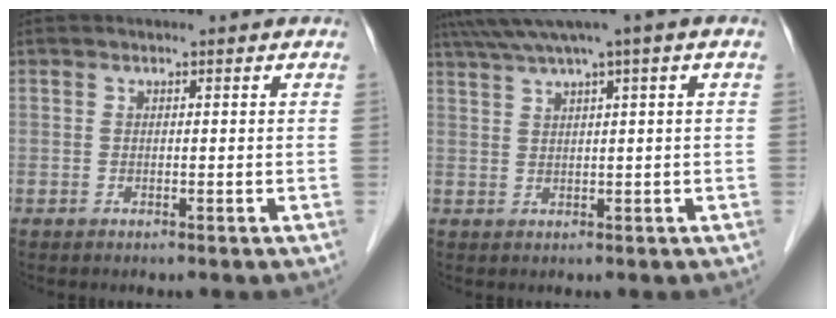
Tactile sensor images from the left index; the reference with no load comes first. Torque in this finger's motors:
{"motor_torque": [1.03, -1.11, 0.42, 0.21]}